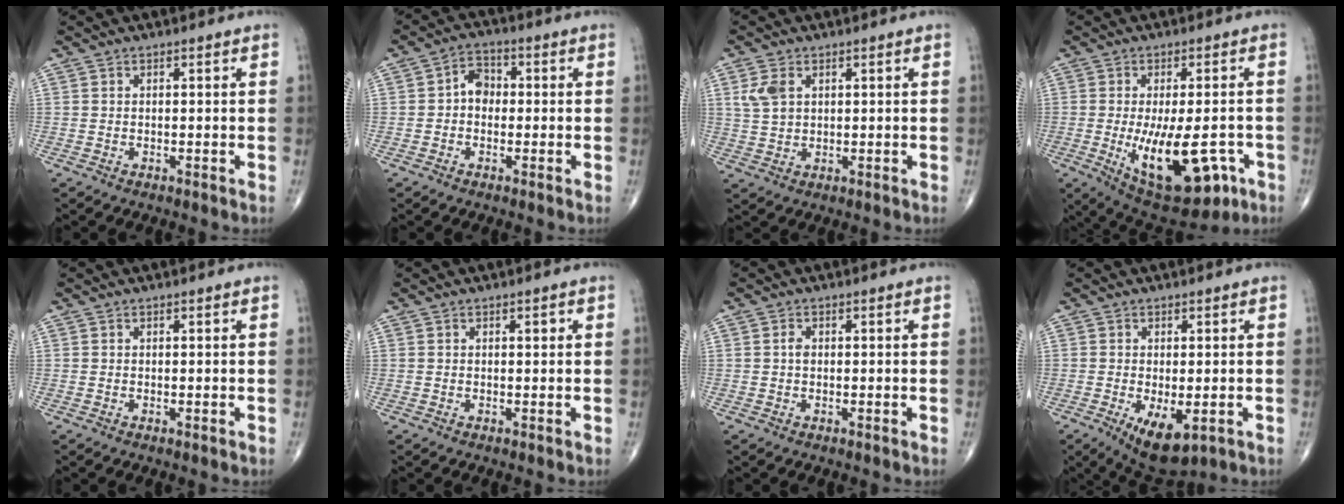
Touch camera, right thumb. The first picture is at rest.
{"total": 4.5, "force": [-0.3, 3.6, 2.7], "torque": [-0.025, 0.019, -0.017]}
{"total": 4.8, "force": [1.7, 3.1, 3.2], "torque": [-0.064, -0.001, 0.039]}
{"total": 17.1, "force": [-5.2, 7.4, 14.4], "torque": [-0.214, -0.007, -0.055]}
{"total": 0.0}
{"total": 0.8, "force": [0.3, 0.4, 0.6], "torque": [-0.006, 0.000, 0.004]}
{"total": 1.3, "force": [0.1, 0.9, 1.0], "torque": [-0.014, 0.002, 0.000]}
{"total": 7.7, "force": [-2.5, 3.4, 6.4], "torque": [-0.099, -0.014, -0.028]}